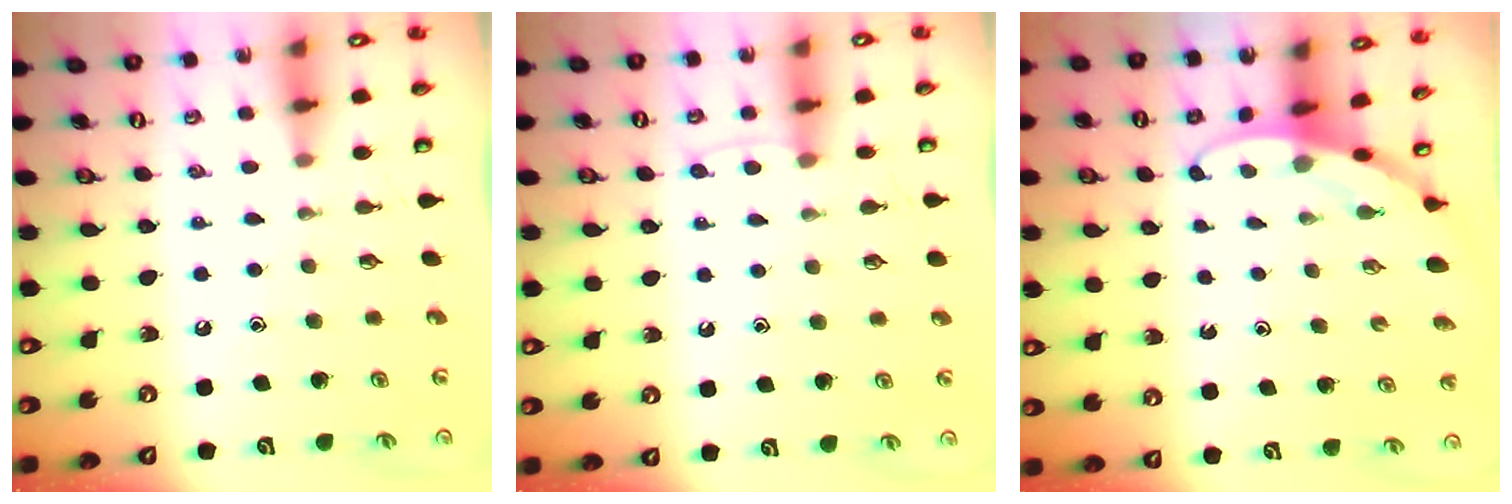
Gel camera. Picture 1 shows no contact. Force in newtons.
{"total": 6.0, "press": 6.0, "slide": 0.7}
{"total": 2.7, "press": 2.7, "slide": 0.0}